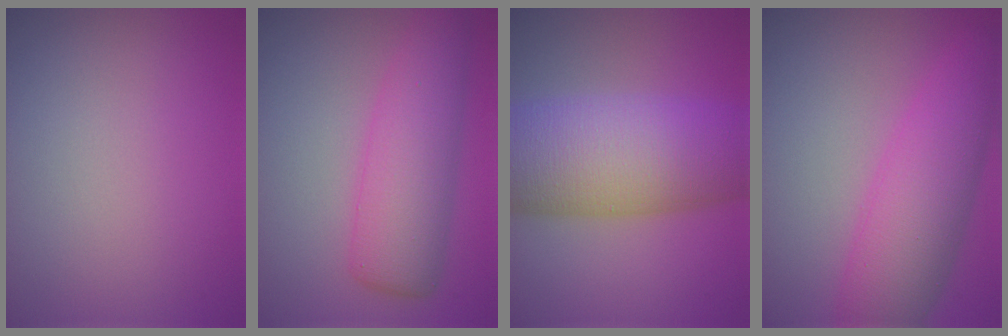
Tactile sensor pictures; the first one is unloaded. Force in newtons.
{"total": 6.1, "press": 6.1, "slide": 0.2}
{"total": 12.3, "press": 12.3, "slide": 0.4}
{"total": 7.4, "press": 7.4, "slide": 0.3}